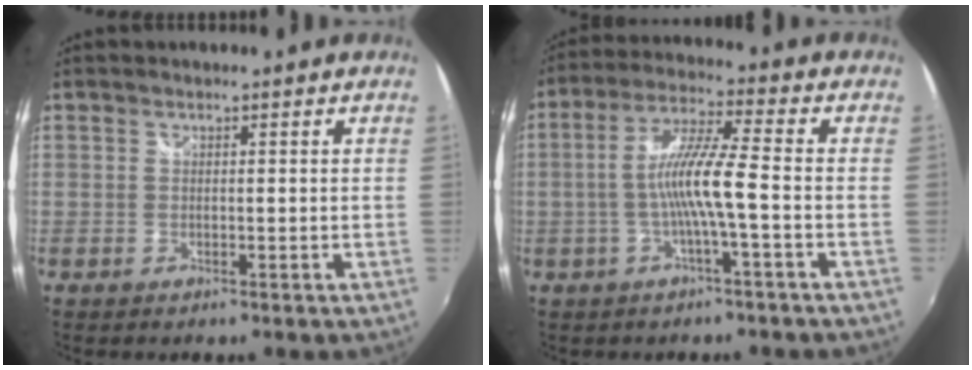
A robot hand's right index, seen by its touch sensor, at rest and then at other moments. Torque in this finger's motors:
{"motor_torque": [1.30, -0.31, 0.67, 0.19]}